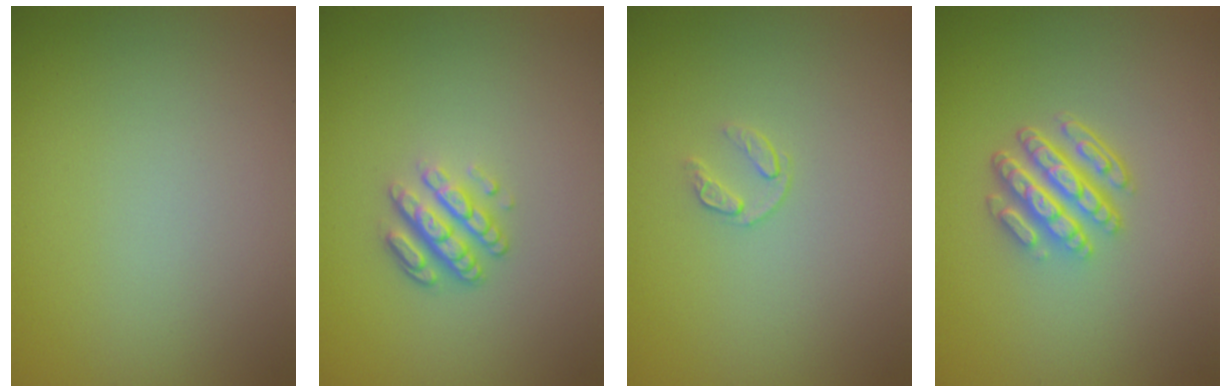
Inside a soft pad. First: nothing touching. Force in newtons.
{"total": 3.4, "press": 2.5, "slide": 2.4}
{"total": 0.9, "press": 0.5, "slide": 0.8}
{"total": 4.8, "press": 3.6, "slide": 3.2}